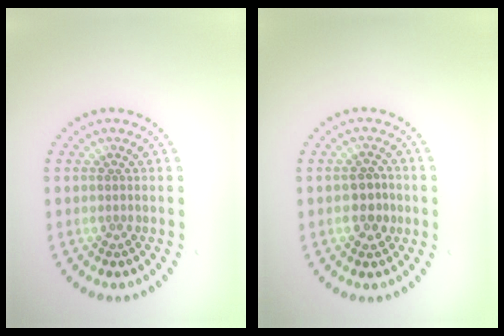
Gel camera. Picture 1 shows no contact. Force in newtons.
{"total": 2.4, "press": 2.4, "slide": 0.3}